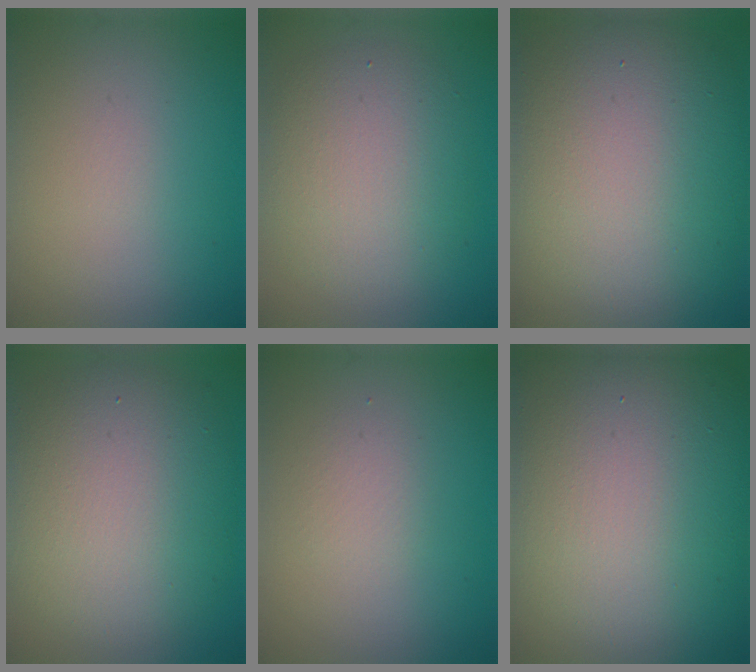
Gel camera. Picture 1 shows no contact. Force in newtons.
{"total": 5.5, "press": 5.5, "slide": 0.3}
{"total": 14.1, "press": 14.1, "slide": 0.9}
{"total": 9.8, "press": 9.8, "slide": 0.7}
{"total": 1.4, "press": 1.4, "slide": 0.1}
{"total": 20.1, "press": 20.1, "slide": 0.9}